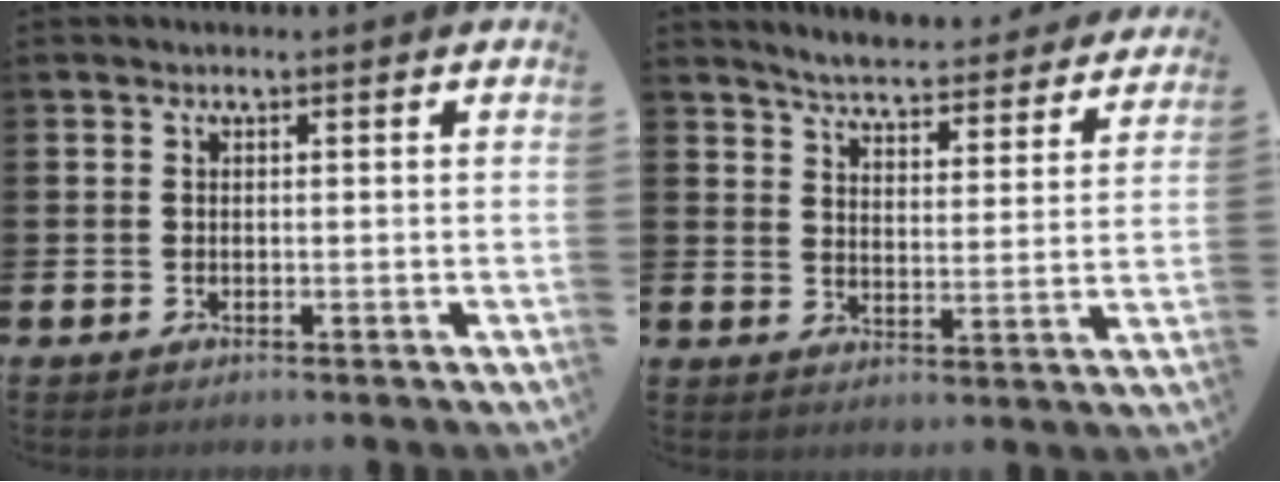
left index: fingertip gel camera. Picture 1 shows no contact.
{"total": 5.4, "force": [5.3, 0.4, 1.0], "torque": [-0.038, -0.041, 0.088]}